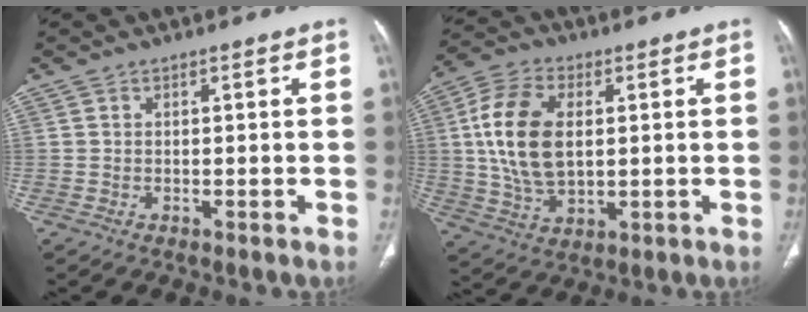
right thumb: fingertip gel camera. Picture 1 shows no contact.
{"total": 14.5, "force": [1.9, 8.4, 11.6], "torque": [-0.228, -0.002, 0.036]}